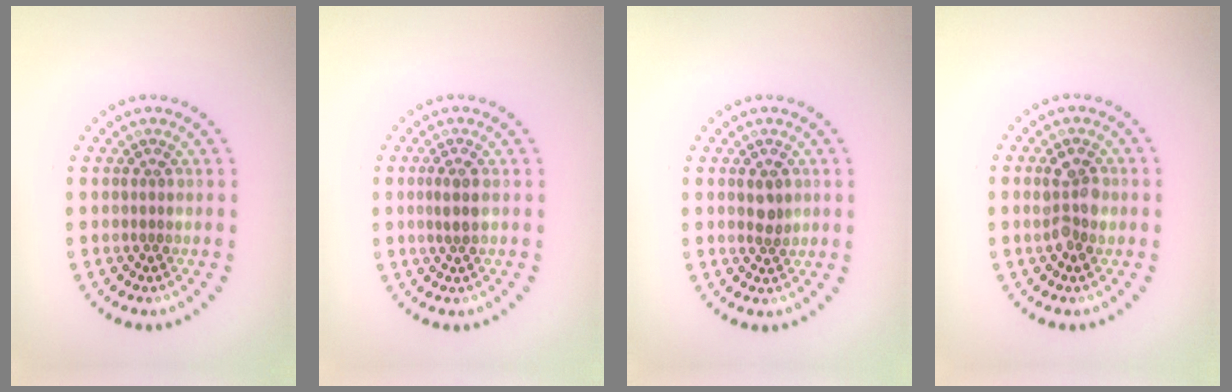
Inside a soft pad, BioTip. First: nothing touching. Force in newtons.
{"total": 1.6, "press": 1.4, "slide": 0.8}
{"total": 1.6, "press": 1.5, "slide": 0.4}
{"total": 2.3, "press": 2.3, "slide": 0.2}